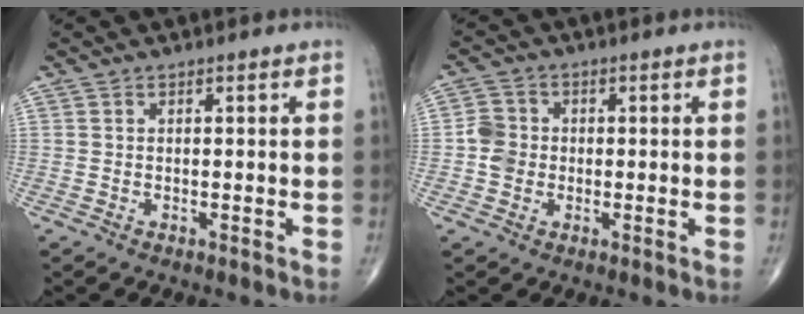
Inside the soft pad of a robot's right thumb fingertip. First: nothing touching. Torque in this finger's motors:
{"motor_torque": [0.02, 0.18, 0.22, -0.25, 0.04]}